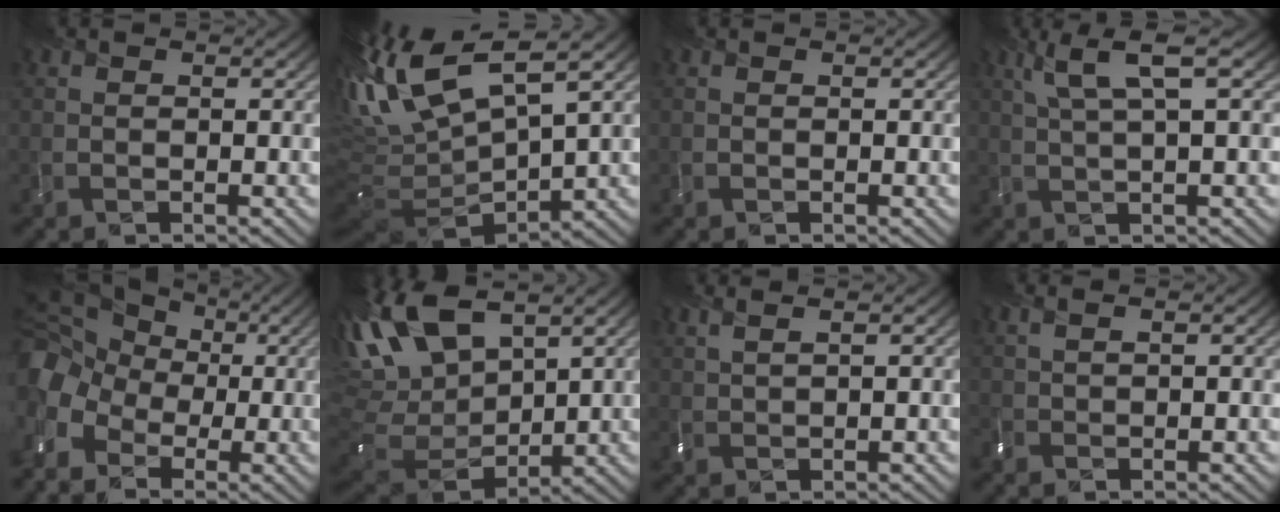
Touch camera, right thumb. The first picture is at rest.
{"total": 15.9, "force": [5.2, 6.5, 13.6], "torque": [-0.317, 0.004, 0.114]}
{"total": 0.0}
{"total": 5.2, "force": [2.0, 0.6, 4.8], "torque": [-0.094, 0.014, 0.043]}
{"total": 11.8, "force": [-2.3, 9.6, 6.5], "torque": [-0.171, -0.010, -0.057]}
{"total": 16.3, "force": [7.2, 8.2, 12.1], "torque": [-0.287, 0.035, 0.130]}
{"total": 3.3, "force": [2.2, 1.0, 2.1], "torque": [-0.030, 0.017, 0.023]}
{"total": 1.4, "force": [1.0, 0.2, 0.9], "torque": [-0.026, 0.008, 0.019]}